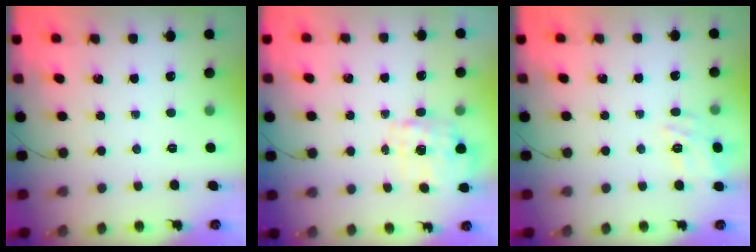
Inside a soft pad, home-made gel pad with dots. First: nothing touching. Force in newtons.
{"total": 1.6, "press": 1.5, "slide": 0.5}
{"total": 13.0, "press": 13.0, "slide": 0.6}